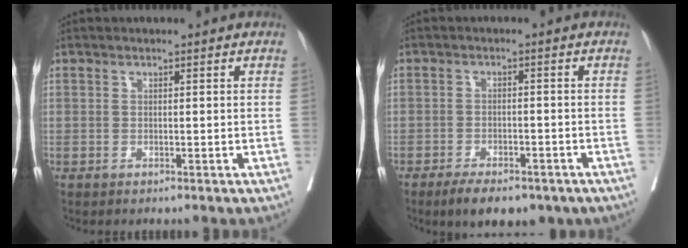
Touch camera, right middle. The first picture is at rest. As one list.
[{"total": 8.8, "force": [-6.4, 3.5, 4.9], "torque": [-0.060, -0.002, -0.089]}]